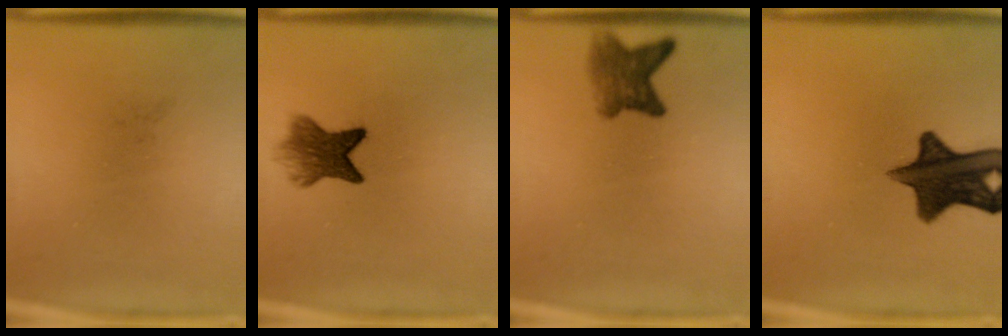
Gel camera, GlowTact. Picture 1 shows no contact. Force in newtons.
{"total": 6.4}
{"total": 4.2}
{"total": 12.8}